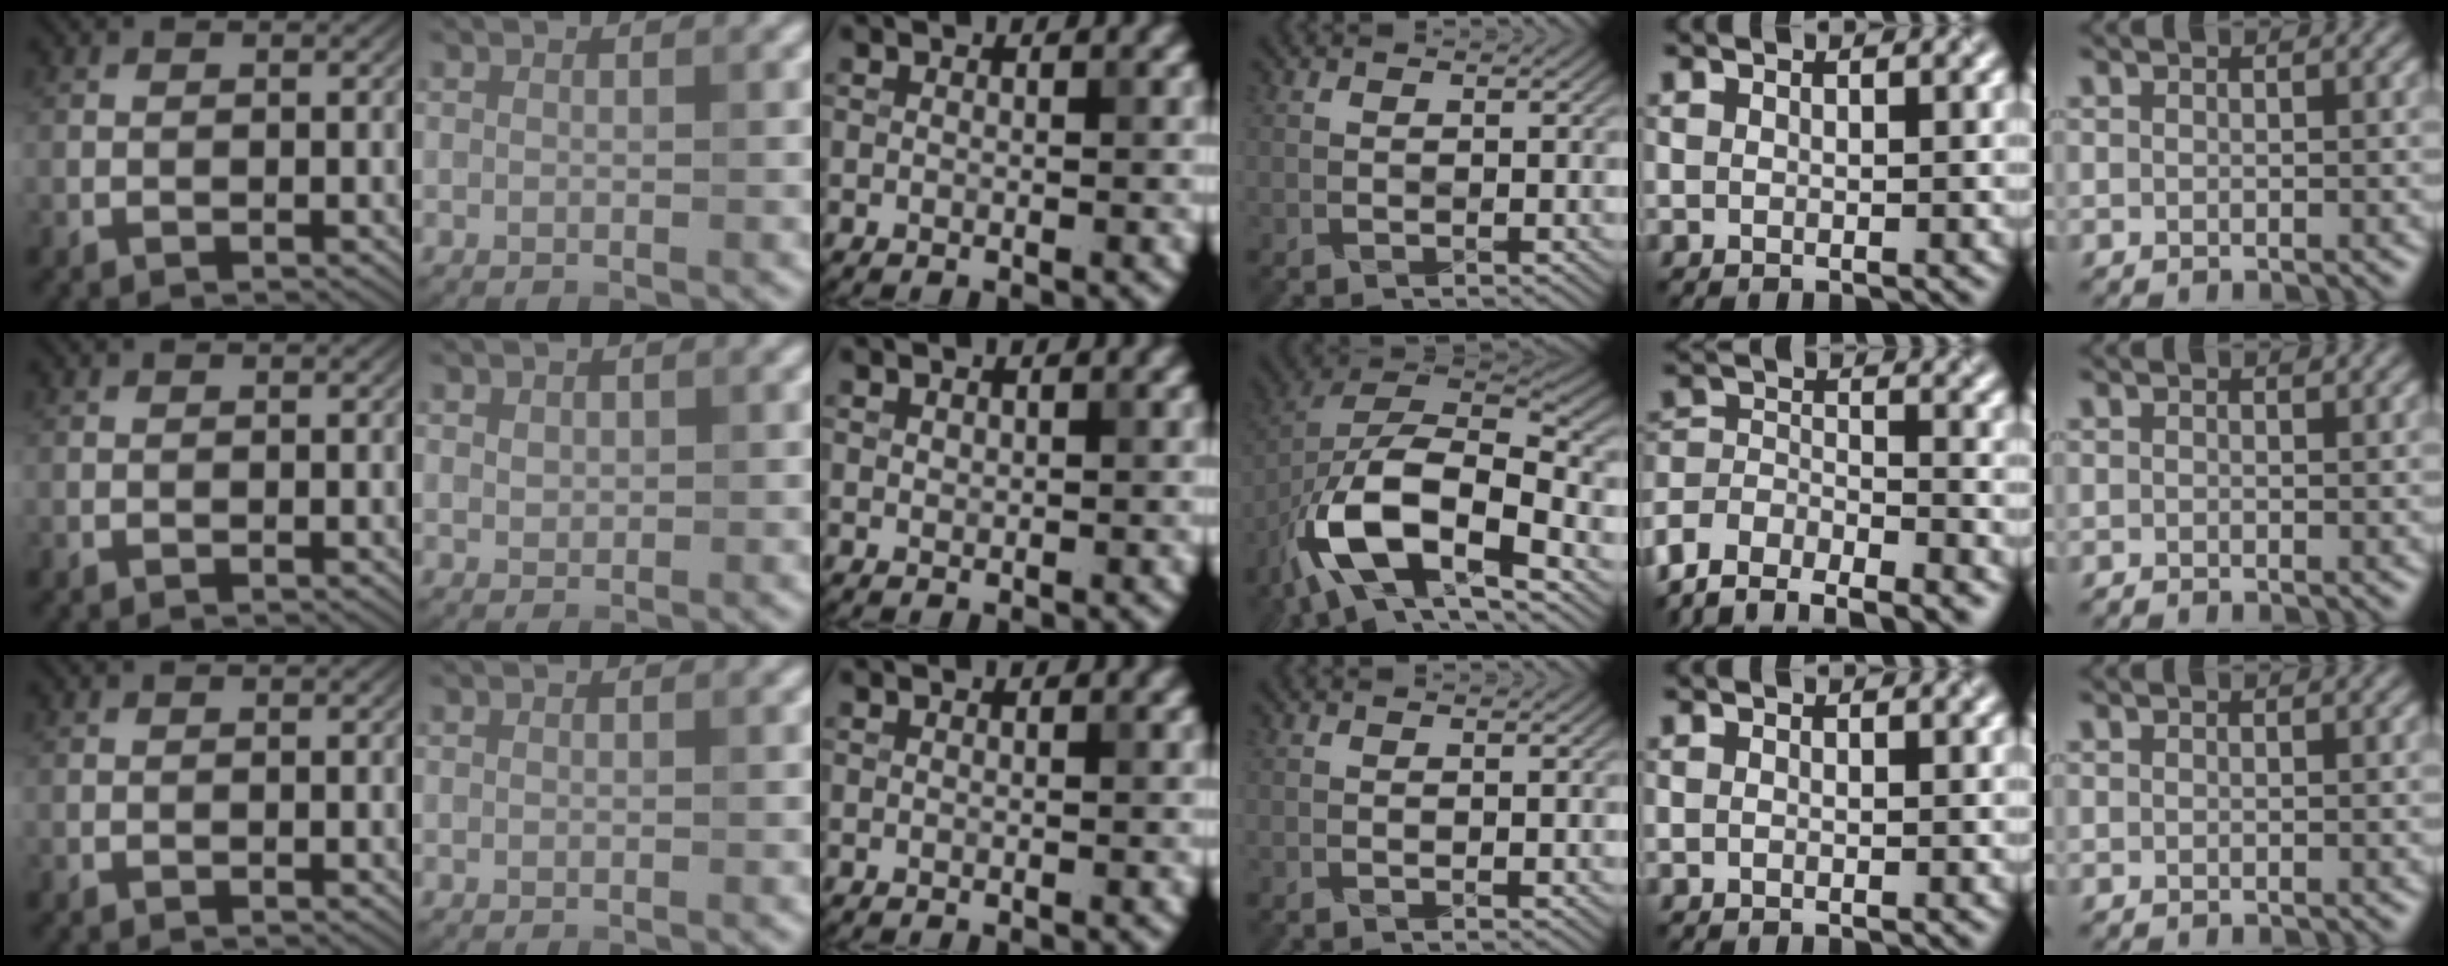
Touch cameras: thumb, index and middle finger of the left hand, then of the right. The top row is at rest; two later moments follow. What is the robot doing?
{"motion": "fold", "object": "cloth"}